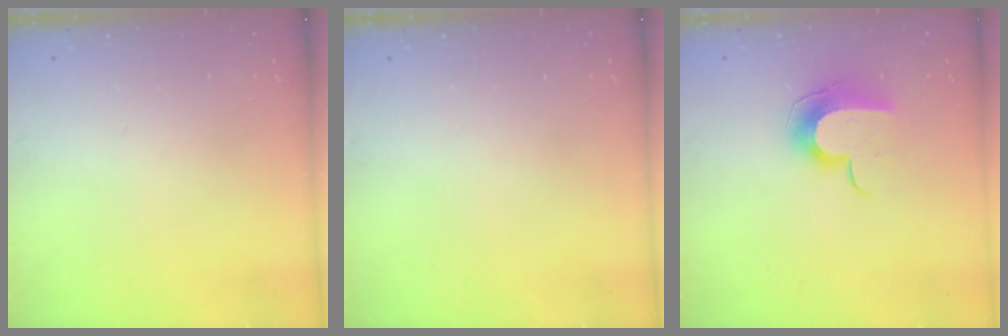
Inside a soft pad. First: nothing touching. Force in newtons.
{"total": 0.0}
{"total": 11.8, "press": 11.8, "slide": 0.7}